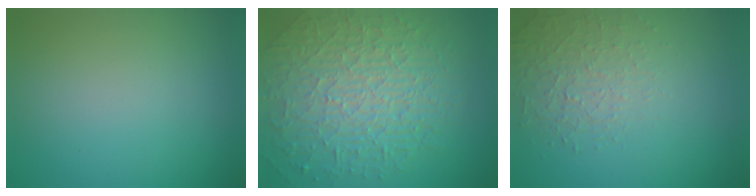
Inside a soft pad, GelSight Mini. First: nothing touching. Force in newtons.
{"total": 9.8, "press": 6.4, "slide": 7.4}
{"total": 1.6, "press": 1.0, "slide": 1.2}